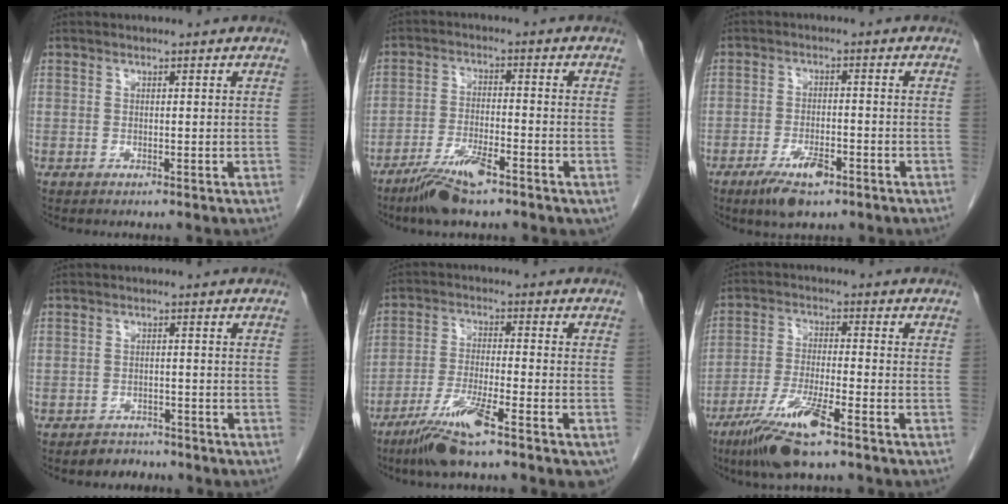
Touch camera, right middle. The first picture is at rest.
{"total": 7.6, "force": [-5.1, 1.5, 5.3], "torque": [-0.106, -0.012, -0.091]}
{"total": 5.8, "force": [-3.6, 1.9, 4.2], "torque": [-0.079, -0.005, -0.057]}
{"total": 2.7, "force": [-2.3, 1.5, -0.2], "torque": [-0.003, 0.006, -0.034]}
{"total": 10.6, "force": [-6.8, 0.7, 8.2], "torque": [-0.148, -0.021, -0.119]}
{"total": 9.8, "force": [-6.3, 0.7, 7.5], "torque": [-0.152, -0.023, -0.117]}